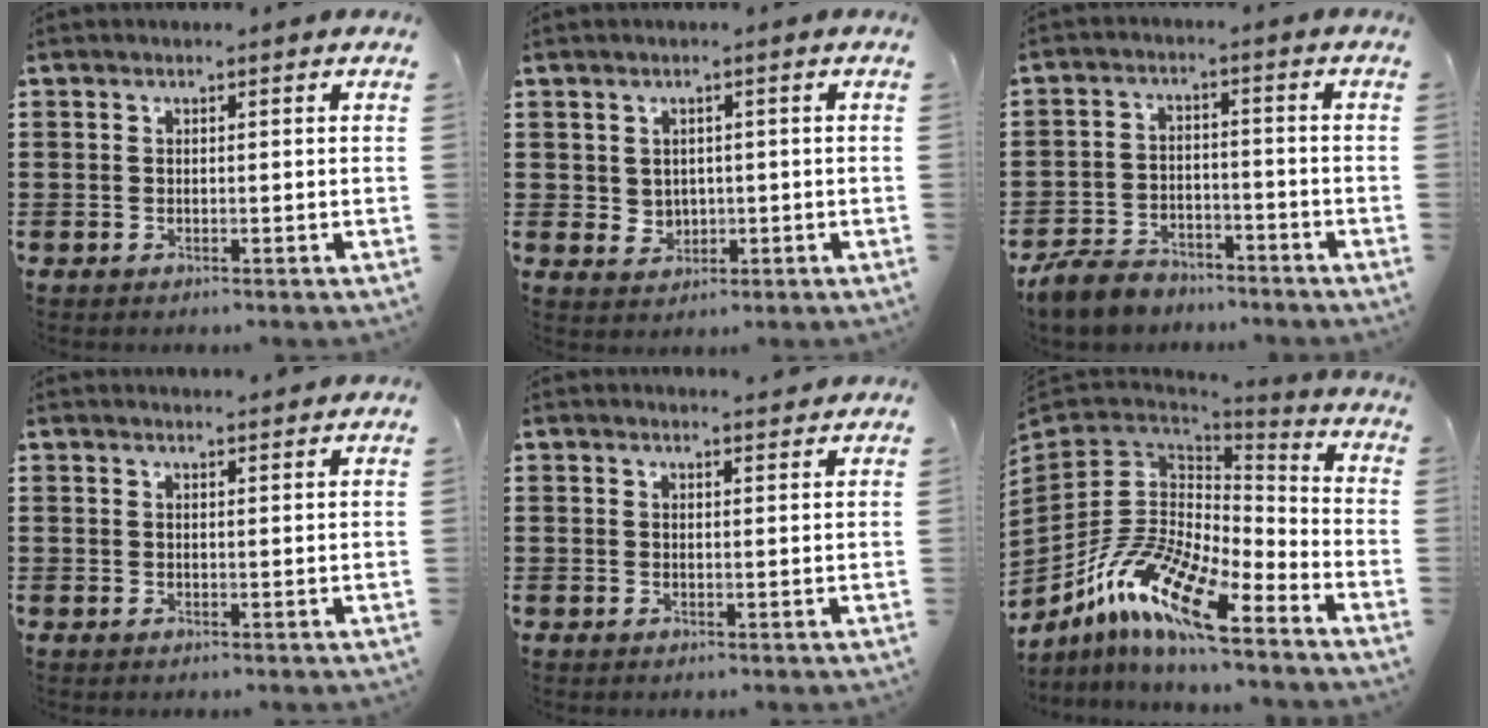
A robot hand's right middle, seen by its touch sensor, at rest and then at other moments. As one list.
[{"total": 2.4, "force": [0.8, 2.2, 0.4], "torque": [-0.011, 0.005, 0.011]}, {"total": 5.8, "force": [-5.4, 1.8, 1.1], "torque": [-0.035, 0.005, -0.111]}, {"total": 1.5, "force": [1.5, 0.1, 0.0], "torque": [0.004, -0.003, 0.028]}, {"total": 1.6, "force": [1.5, 0.2, 0.0], "torque": [0.004, -0.003, 0.028]}, {"total": 14.7, "force": [-9.5, 5.5, 9.8], "torque": [-0.226, 0.017, -0.189]}]